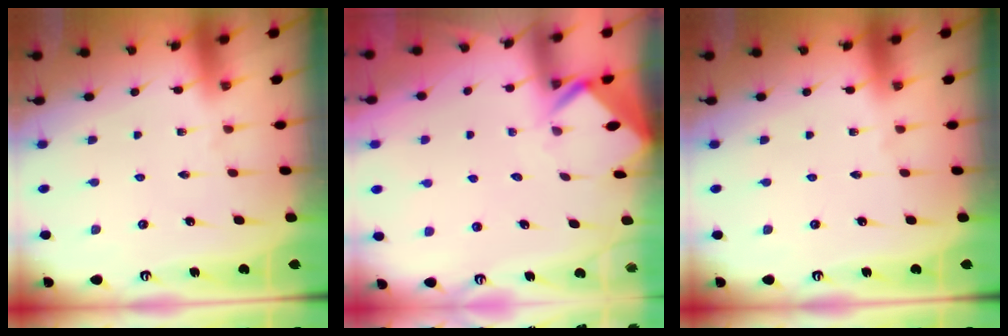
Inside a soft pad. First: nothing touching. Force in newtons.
{"total": 3.3, "press": 3.3, "slide": 0.3}
{"total": 0.0}